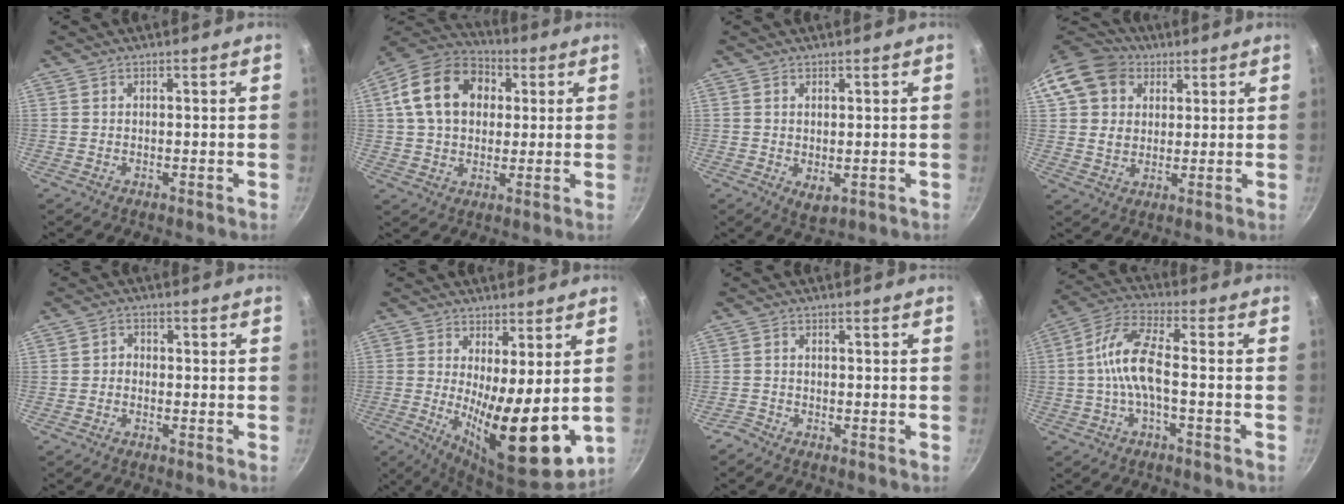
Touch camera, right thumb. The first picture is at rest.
{"total": 16.8, "force": [3.8, 12.4, 10.6], "torque": [-0.165, 0.024, 0.051]}
{"total": 3.2, "force": [0.1, 1.7, 2.7], "torque": [-0.041, -0.012, 0.006]}
{"total": 13.7, "force": [5.2, 11.0, 6.3], "torque": [-0.107, 0.012, 0.084]}
{"total": 1.6, "force": [-0.7, 1.2, 0.7], "torque": [-0.008, 0.011, -0.017]}
{"total": 14.8, "force": [0.2, 4.6, 14.1], "torque": [-0.197, -0.029, 0.015]}
{"total": 1.2, "force": [-1.1, 0.3, 0.3], "torque": [-0.014, 0.005, -0.027]}
{"total": 9.1, "force": [-1.7, 3.2, 8.4], "torque": [-0.184, 0.033, -0.046]}